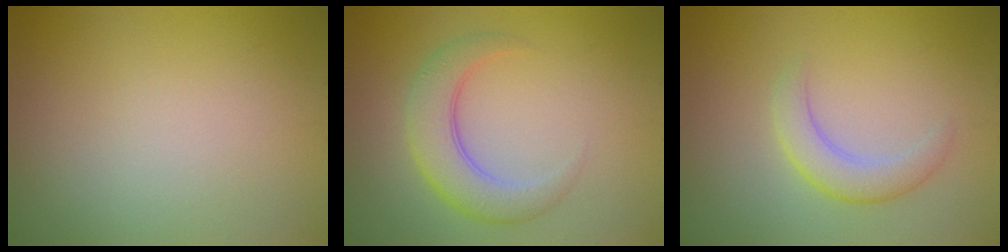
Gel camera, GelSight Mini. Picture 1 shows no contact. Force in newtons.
{"total": 4.7, "press": 4.7, "slide": 0.3}
{"total": 2.9, "press": 2.9, "slide": 0.2}